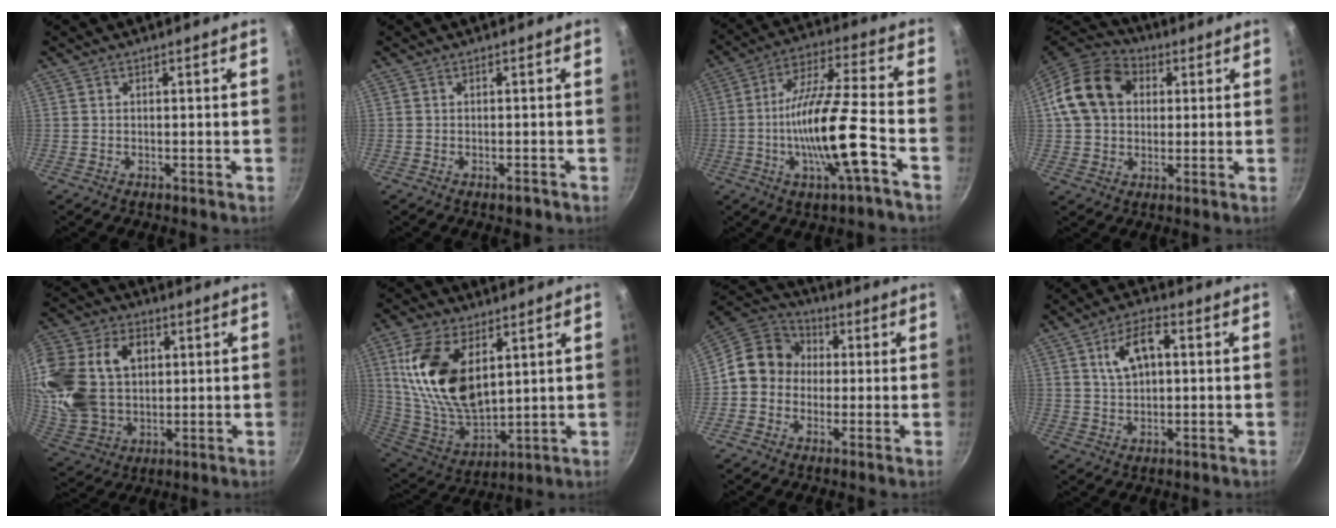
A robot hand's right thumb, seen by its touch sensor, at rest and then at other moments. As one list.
[{"total": 1.4, "force": [-0.9, 0.5, 0.9], "torque": [-0.016, 0.007, -0.009]}, {"total": 16.2, "force": [-5.4, 2.8, 15.0], "torque": [-0.265, 0.030, -0.105]}, {"total": 15.2, "force": [3.2, 11.8, 9.0], "torque": [-0.147, 0.025, 0.042]}, {"total": 26.0, "force": [4.8, 18.8, 17.3], "torque": [-0.364, 0.018, 0.095]}, {"total": 20.1, "force": [6.4, 11.2, 15.4], "torque": [-0.281, -0.036, 0.137]}, {"total": 10.8, "force": [0.2, 9.7, 4.7], "torque": [-0.041, 0.027, -0.021]}, {"total": 8.3, "force": [1.9, 4.5, 6.6], "torque": [-0.101, 0.015, 0.035]}]